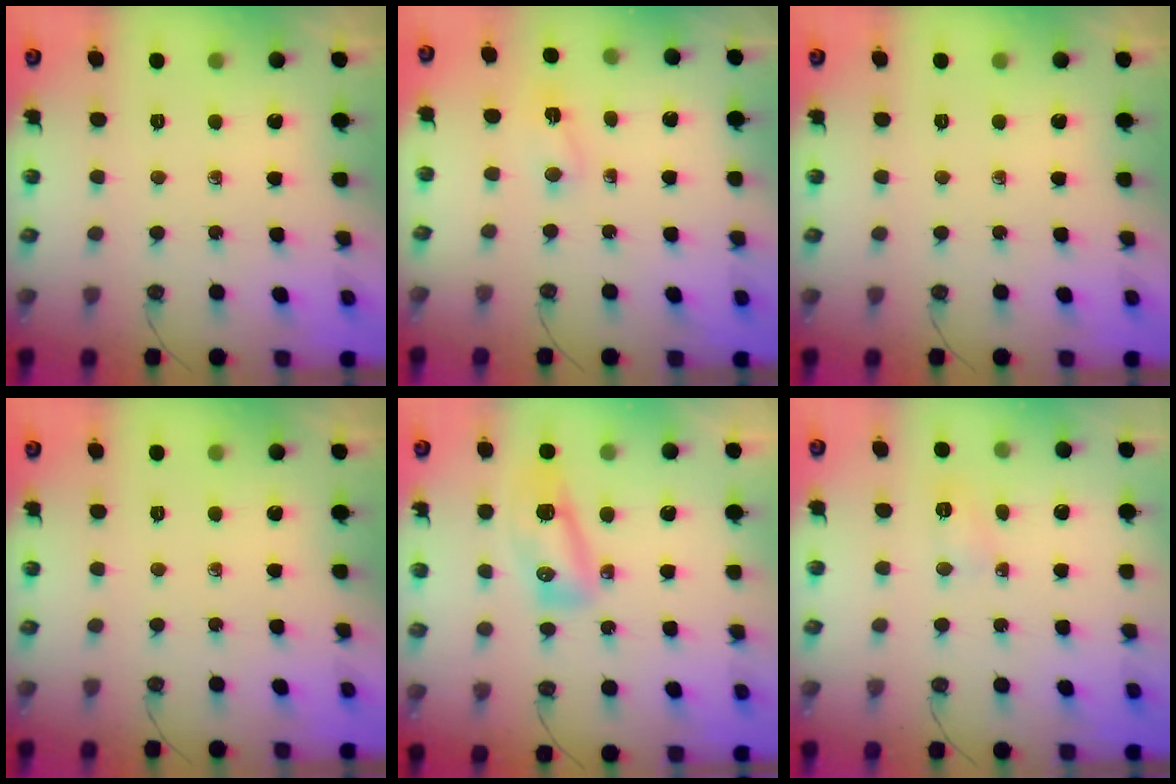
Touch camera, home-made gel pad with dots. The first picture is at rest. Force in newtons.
{"total": 3.4, "press": 2.6, "slide": 2.2}
{"total": 0.0}
{"total": 0.0}
{"total": 16.9, "press": 12.4, "slide": 11.5}
{"total": 3.7, "press": 3.7, "slide": 0.6}